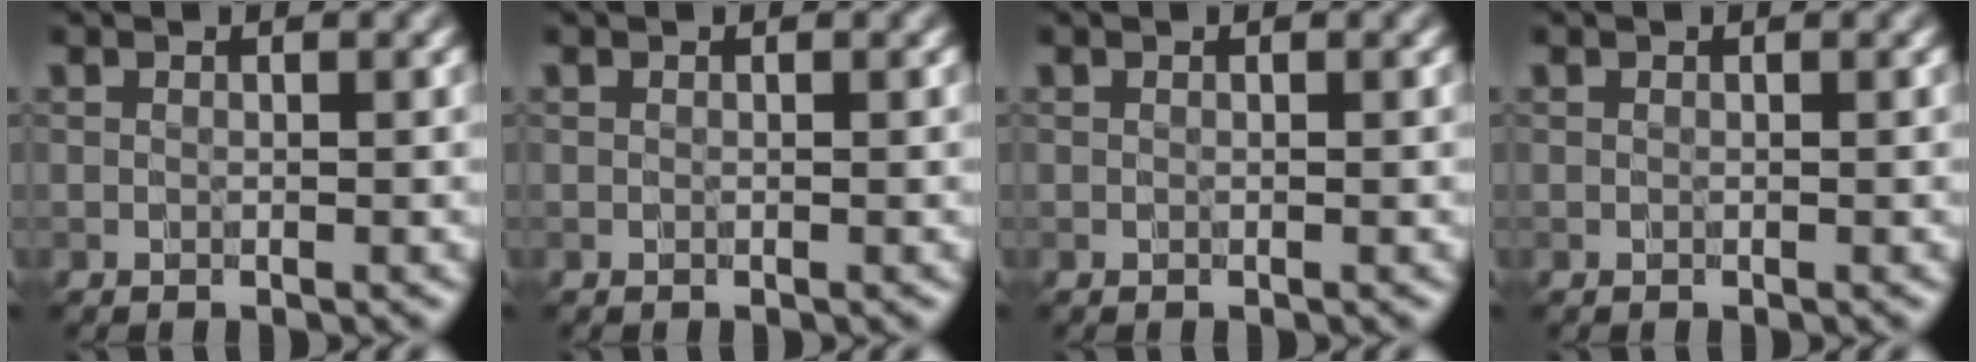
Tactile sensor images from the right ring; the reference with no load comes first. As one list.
[{"total": 0.0}, {"total": 0.0}, {"total": 0.0}]